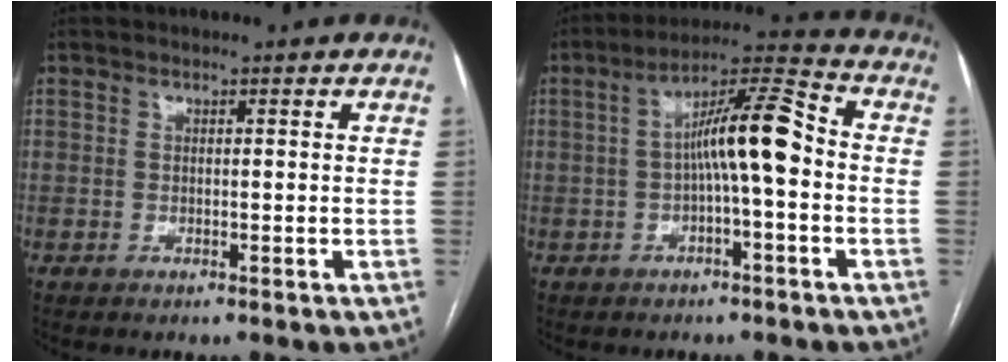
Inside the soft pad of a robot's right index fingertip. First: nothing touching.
{"total": 10.0, "force": [-0.6, 1.3, 9.9], "torque": [-0.168, 0.032, -0.014]}